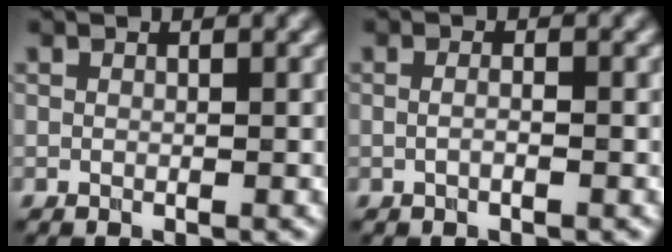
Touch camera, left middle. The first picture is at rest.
{"total": 1.1, "force": [0.0, 0.4, 1.0], "torque": [-0.006, -0.014, -0.009]}